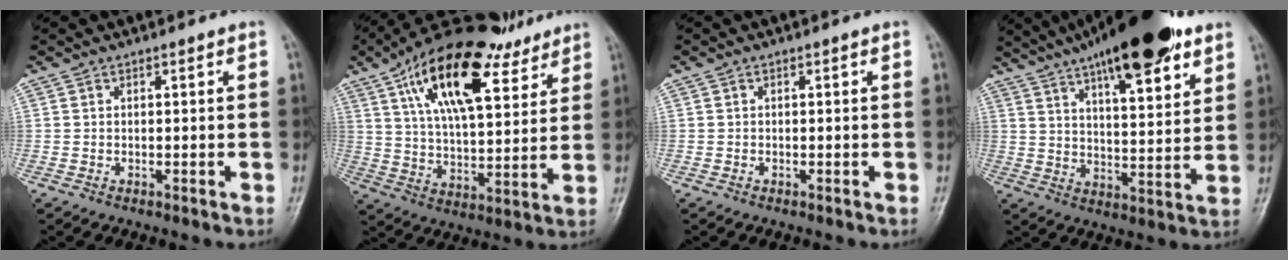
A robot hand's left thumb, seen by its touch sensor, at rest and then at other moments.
{"total": 23.1, "force": [12.9, 10.0, 16.3], "torque": [-0.239, -0.027, 0.219]}
{"total": 0.0}
{"total": 22.0, "force": [14.0, 6.4, 15.7], "torque": [-0.227, -0.036, 0.218]}